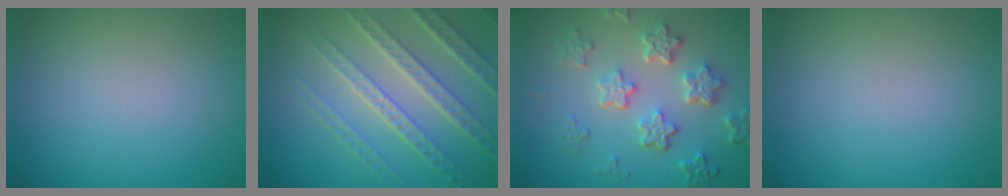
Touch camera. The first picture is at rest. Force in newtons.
{"total": 6.7, "press": 5.2, "slide": 4.2}
{"total": 5.6, "press": 4.3, "slide": 3.6}
{"total": 0.0}